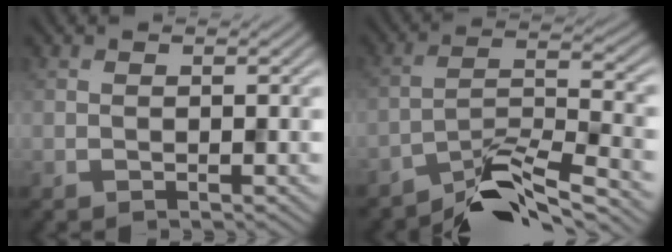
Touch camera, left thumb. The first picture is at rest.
{"total": 7.9, "force": [-6.3, 1.6, 4.5], "torque": [-0.081, 0.004, -0.122]}